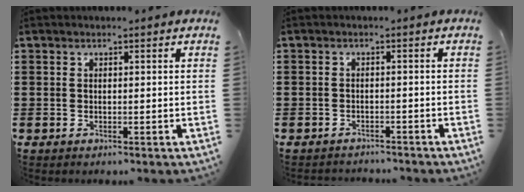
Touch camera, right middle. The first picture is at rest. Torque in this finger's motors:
{"motor_torque": [-0.30, 0.06, -0.69, -0.13]}